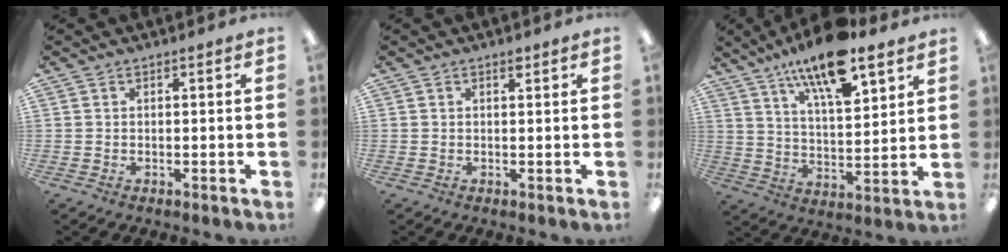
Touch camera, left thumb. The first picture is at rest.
{"total": 1.2, "force": [1.0, 0.3, 0.6], "torque": [-0.007, -0.003, 0.016]}
{"total": 16.2, "force": [11.7, 4.9, 10.1], "torque": [-0.174, -0.056, 0.194]}